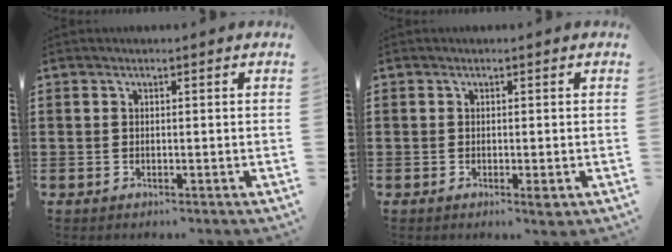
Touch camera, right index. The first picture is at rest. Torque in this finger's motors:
{"motor_torque": [0.65, 1.42, -0.01, -0.03]}